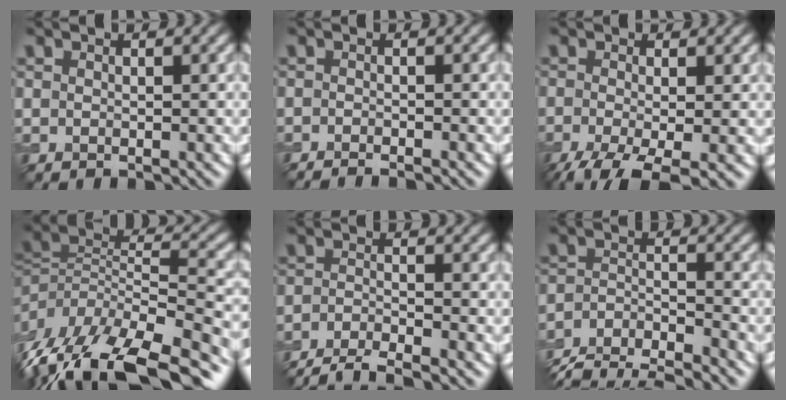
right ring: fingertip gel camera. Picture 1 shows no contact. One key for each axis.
{"total": 2.2, "fx": -1.9, "fy": 0.3, "fz": 1.0, "tx": -0.015, "ty": 0.000, "tz": -0.036}
{"total": 6.9, "fx": -3.9, "fy": 2.2, "fz": 5.3, "tx": -0.105, "ty": -0.018, "tz": -0.066}
{"total": 14.5, "fx": -8.6, "fy": 6.2, "fz": 9.9, "tx": -0.219, "ty": 0.003, "tz": -0.132}
{"total": 4.6, "fx": -4.1, "fy": 0.8, "fz": 1.9, "tx": -0.034, "ty": -0.004, "tz": -0.079}
{"total": 7.0, "fx": -6.4, "fy": 1.7, "fz": 2.1, "tx": -0.045, "ty": -0.012, "tz": -0.115}